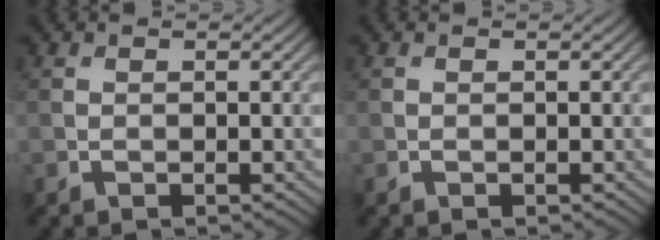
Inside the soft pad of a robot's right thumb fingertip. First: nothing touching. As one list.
[{"total": 0.0}]